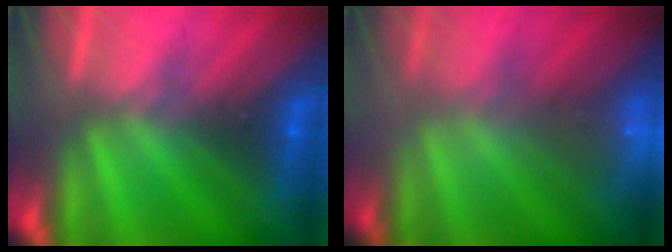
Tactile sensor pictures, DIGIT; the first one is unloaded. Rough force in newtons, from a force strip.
{"total": 2.3}